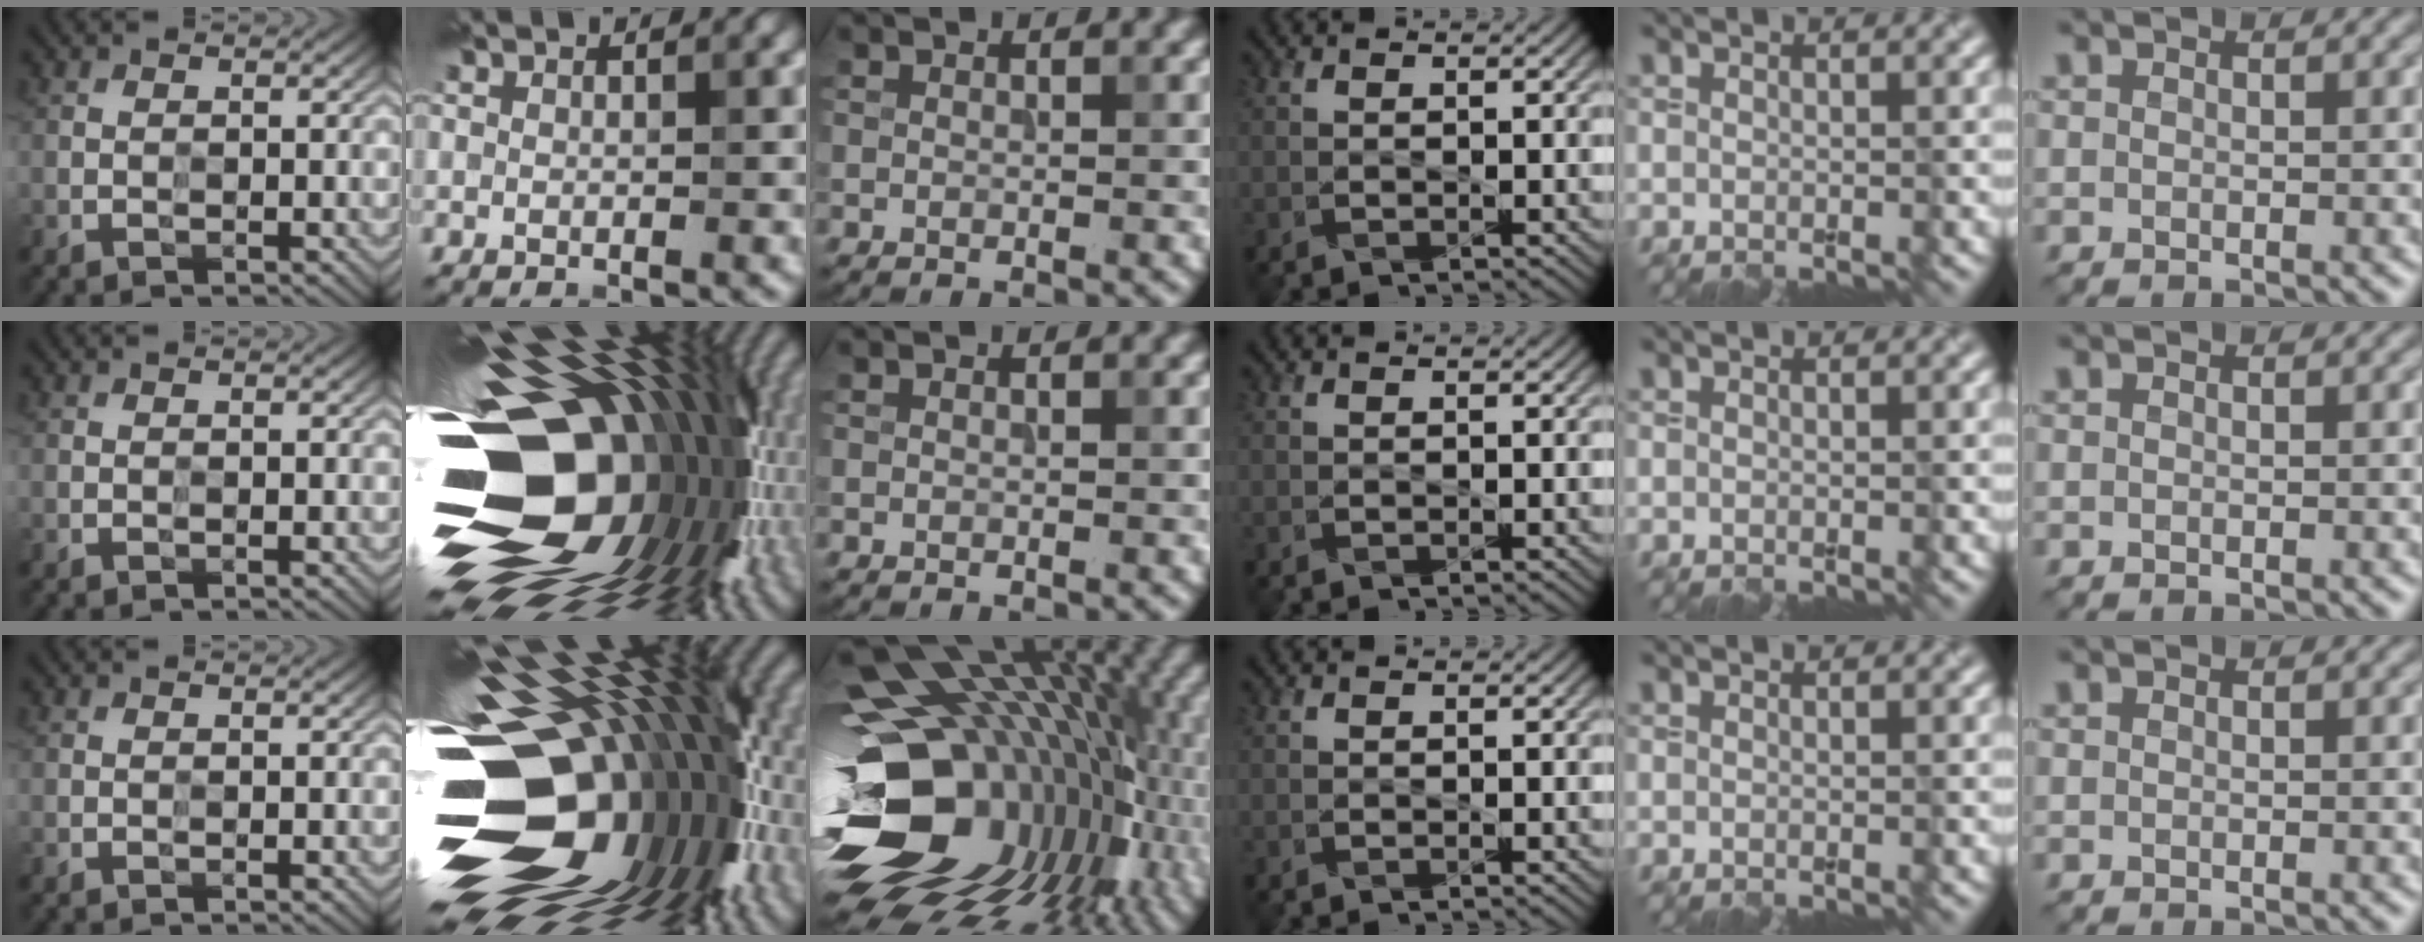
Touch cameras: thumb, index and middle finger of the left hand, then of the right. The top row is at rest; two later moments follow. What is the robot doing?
{"motion": "wipe", "object": "paper plate"}